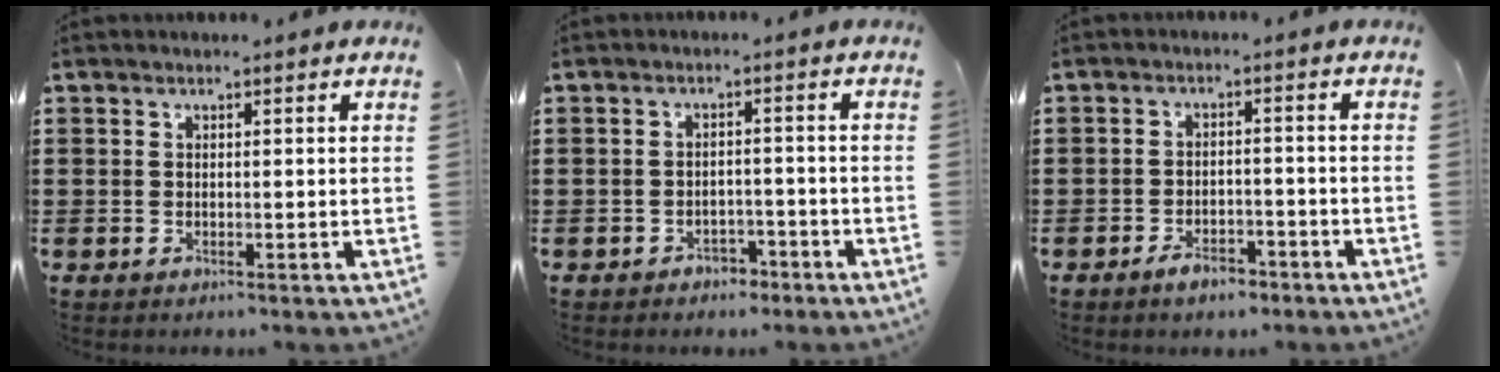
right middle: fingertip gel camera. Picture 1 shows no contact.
{"total": 2.3, "force": [-2.1, 0.9, 0.1], "torque": [-0.011, 0.001, -0.046]}
{"total": 3.4, "force": [-2.8, 1.3, 1.5], "torque": [-0.026, 0.009, -0.053]}